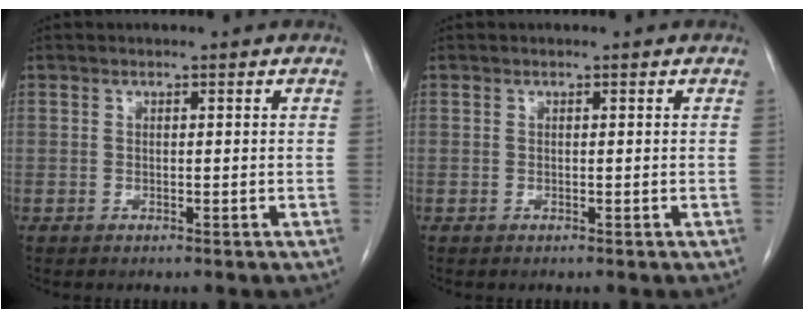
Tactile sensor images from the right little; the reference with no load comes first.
{"total": 0.0}